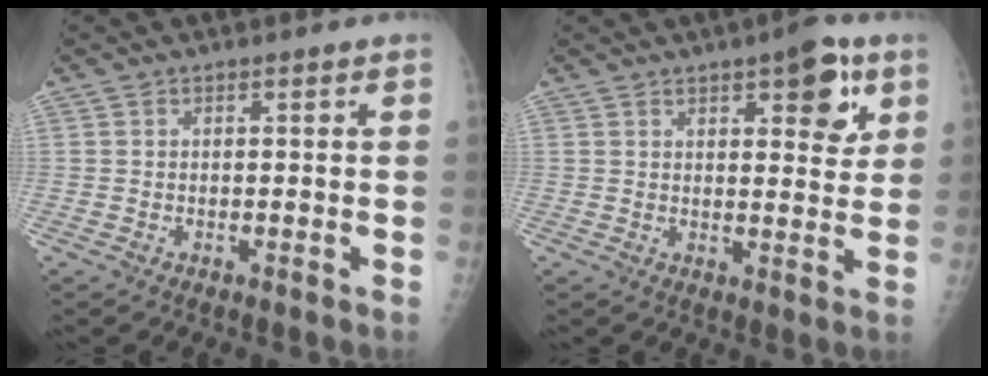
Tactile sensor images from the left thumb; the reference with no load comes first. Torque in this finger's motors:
{"motor_torque": [0.22, 0.05, 0.27, 0.13, 0.09]}